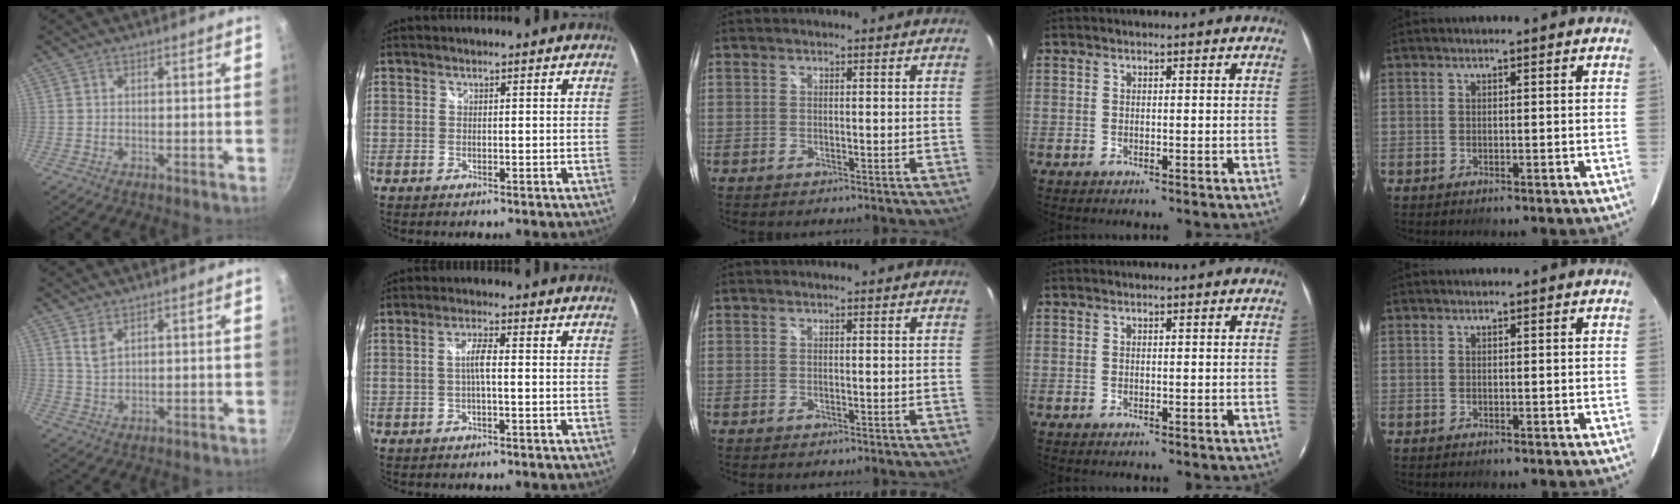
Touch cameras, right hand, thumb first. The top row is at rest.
{"thumb": {"total": 3.1, "force": [1.8, 1.6, 2.0], "torque": [-0.038, -0.012, 0.040]}, "index": {"total": 3.1, "force": [-0.3, 0.4, 3.1], "torque": [-0.059, 0.006, -0.005]}}